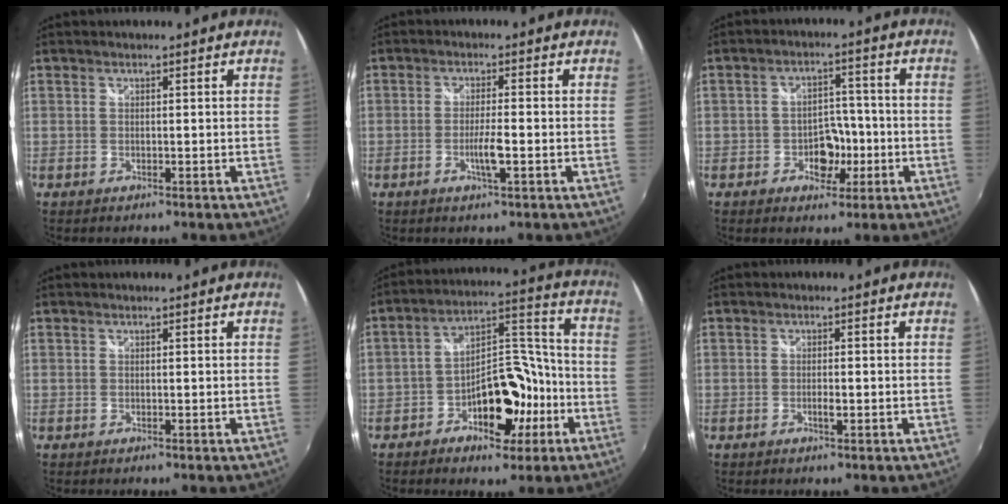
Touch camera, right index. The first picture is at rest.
{"total": 3.7, "force": [-1.4, 0.1, 3.4], "torque": [-0.065, -0.004, -0.026]}
{"total": 6.6, "force": [-2.4, 4.9, 3.8], "torque": [-0.067, 0.008, -0.033]}
{"total": 0.0}
{"total": 13.5, "force": [-6.3, 7.5, 9.3], "torque": [-0.152, 0.037, -0.093]}
{"total": 1.4, "force": [-0.6, 0.5, 1.2], "torque": [-0.024, 0.001, -0.011]}